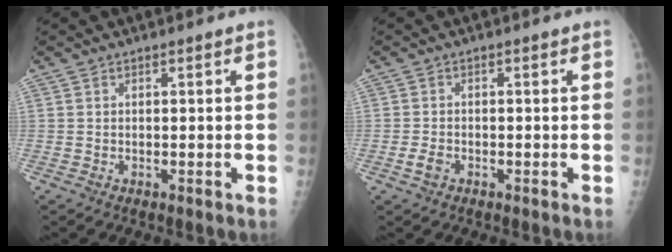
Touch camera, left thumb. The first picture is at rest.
{"total": 2.0, "force": [-1.0, 1.3, 1.1], "torque": [-0.024, 0.003, -0.019]}